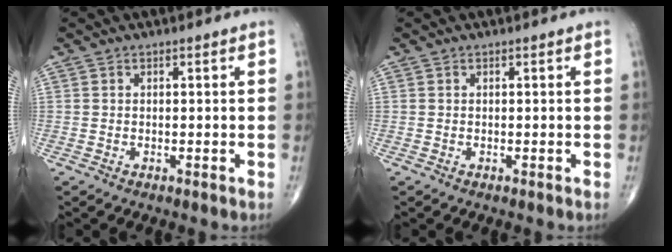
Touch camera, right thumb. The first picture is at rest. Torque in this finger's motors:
{"motor_torque": [0.00, 0.00, 0.02, 0.01, 0.00]}